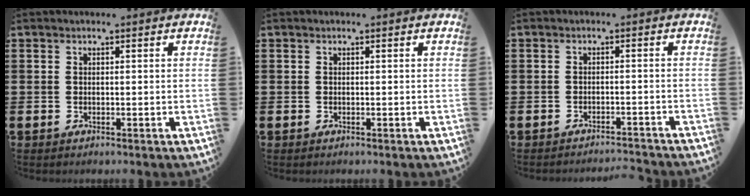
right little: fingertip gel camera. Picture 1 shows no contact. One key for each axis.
{"total": 0.0}
{"total": 1.7, "fx": -1.7, "fy": -0.2, "fz": 0.1, "tx": -0.002, "ty": 0.004, "tz": -0.036}